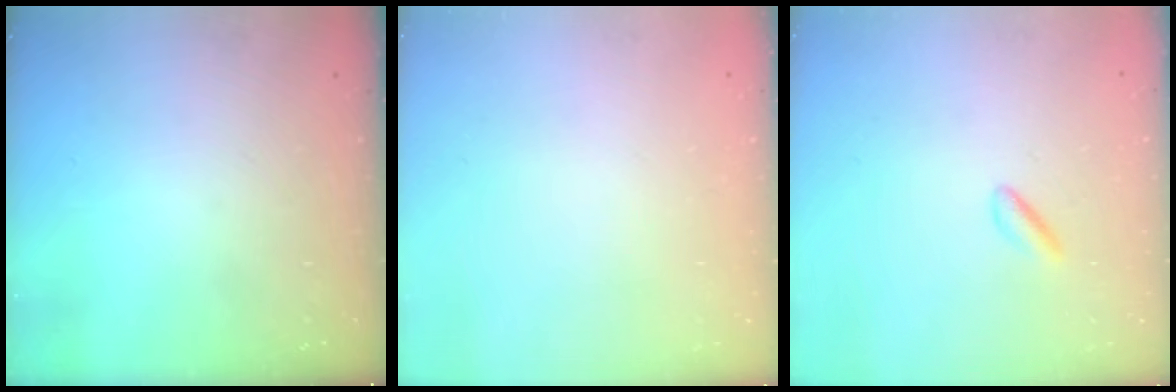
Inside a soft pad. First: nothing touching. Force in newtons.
{"total": 2.0, "press": 2.0, "slide": 0.1}
{"total": 1.8, "press": 1.6, "slide": 0.9}